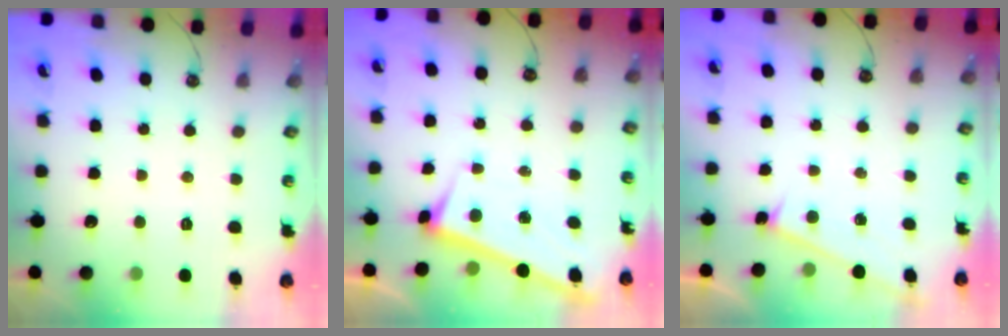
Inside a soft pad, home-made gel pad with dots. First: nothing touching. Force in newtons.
{"total": 3.0, "press": 3.0, "slide": 0.2}
{"total": 4.5, "press": 4.5, "slide": 0.2}